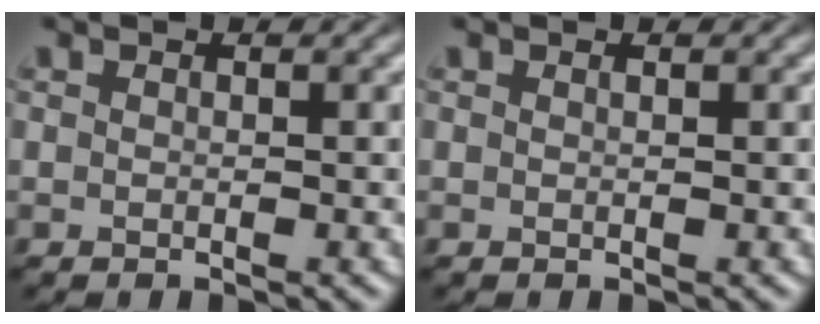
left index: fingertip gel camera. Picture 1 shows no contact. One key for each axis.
{"total": 0.0}